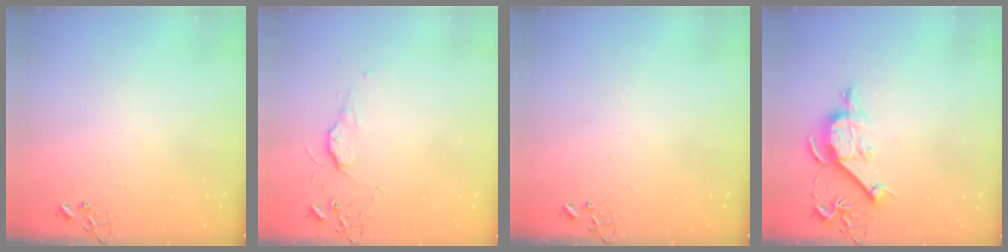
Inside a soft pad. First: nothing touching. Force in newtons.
{"total": 7.1, "press": 7.0, "slide": 0.8}
{"total": 0.0}
{"total": 10.1, "press": 10.1, "slide": 0.7}